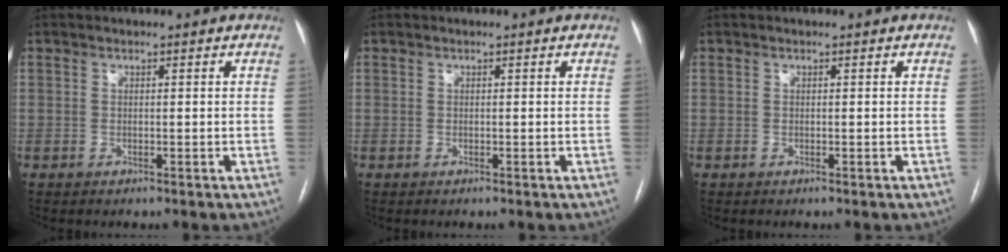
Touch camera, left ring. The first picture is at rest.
{"total": 0.0}
{"total": 0.0}